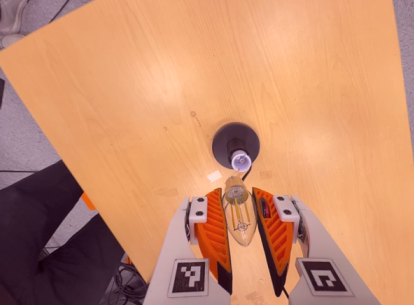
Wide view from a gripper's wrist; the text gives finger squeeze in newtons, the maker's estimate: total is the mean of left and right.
{"total": 13.6, "left": 14.7, "right": 12.5}